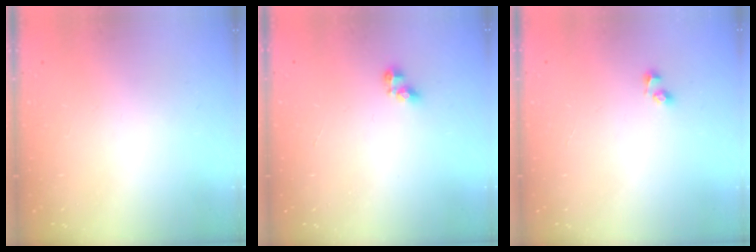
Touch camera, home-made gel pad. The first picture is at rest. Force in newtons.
{"total": 3.4, "press": 3.4, "slide": 0.5}
{"total": 2.6, "press": 2.3, "slide": 1.2}